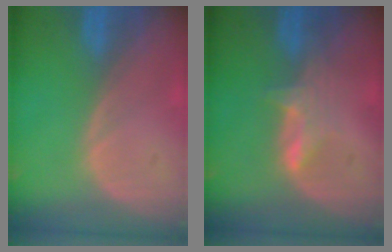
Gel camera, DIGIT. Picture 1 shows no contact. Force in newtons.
{"total": 2.9, "press": 2.9, "slide": 0.4}